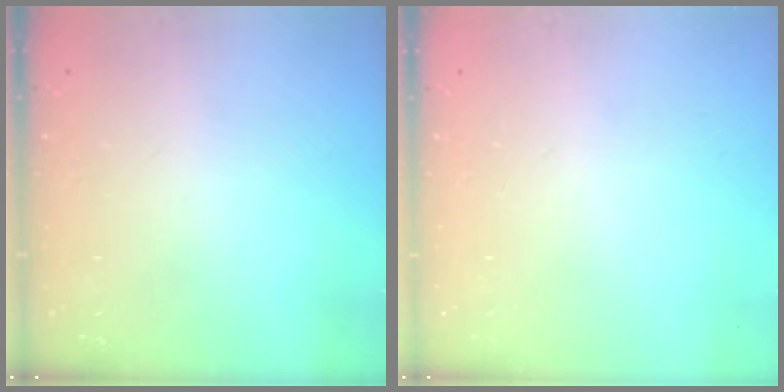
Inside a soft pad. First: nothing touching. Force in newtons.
{"total": 0.0}